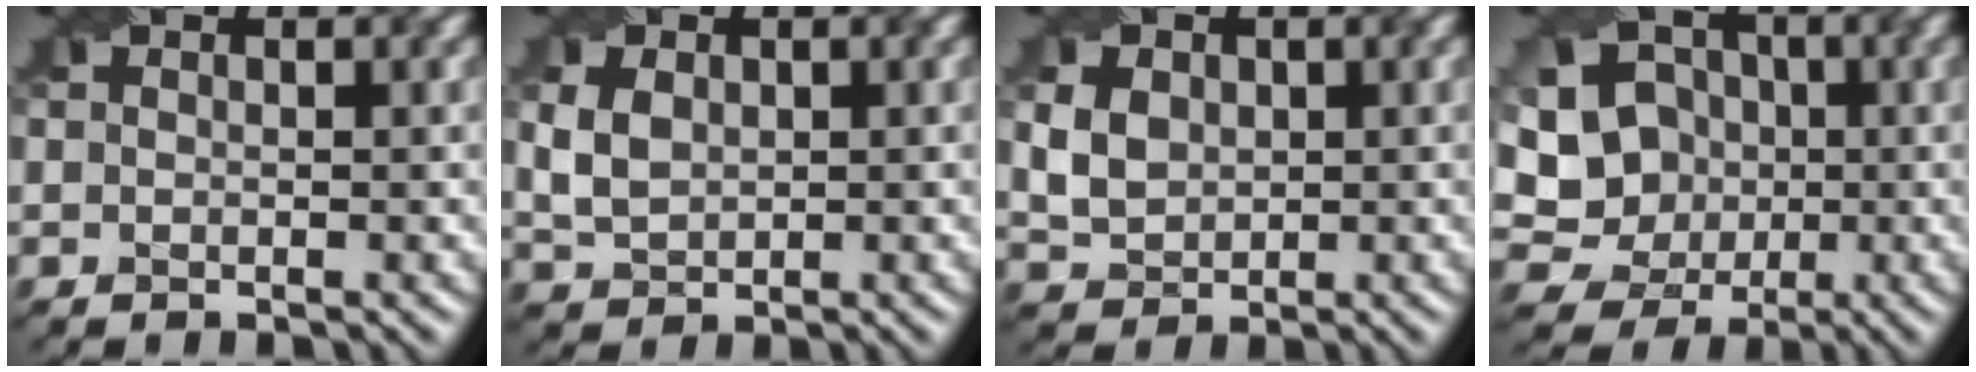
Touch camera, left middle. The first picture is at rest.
{"total": 3.0, "force": [0.4, 2.3, 1.9], "torque": [-0.051, 0.002, 0.012]}
{"total": 4.1, "force": [1.0, 3.3, 2.3], "torque": [-0.071, 0.012, 0.017]}
{"total": 11.0, "force": [0.6, 9.8, 4.9], "torque": [-0.125, 0.042, -0.015]}